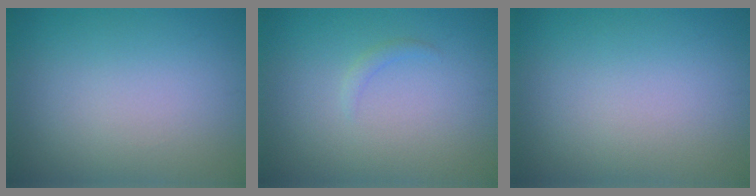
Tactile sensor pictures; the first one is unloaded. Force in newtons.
{"total": 0.7, "press": 0.7, "slide": 0.1}
{"total": 0.0}